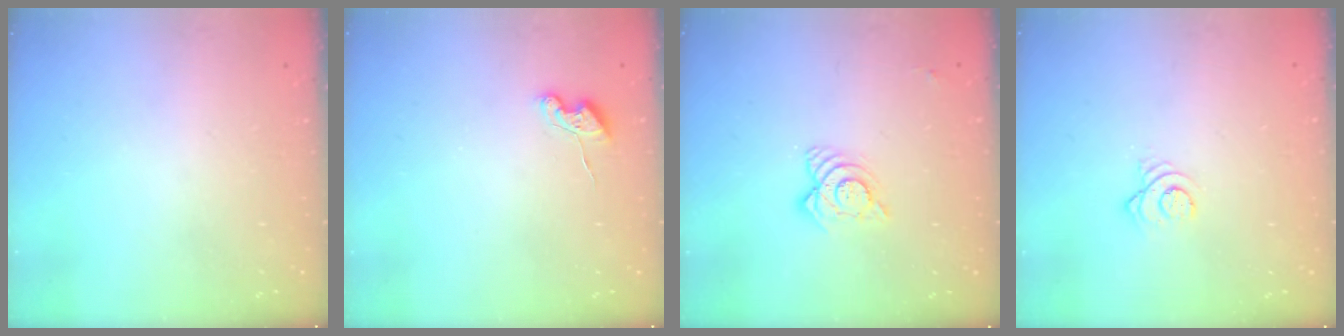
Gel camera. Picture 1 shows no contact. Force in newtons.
{"total": 5.6, "press": 5.5, "slide": 0.8}
{"total": 8.4, "press": 8.3, "slide": 1.0}
{"total": 3.3, "press": 3.3, "slide": 0.2}